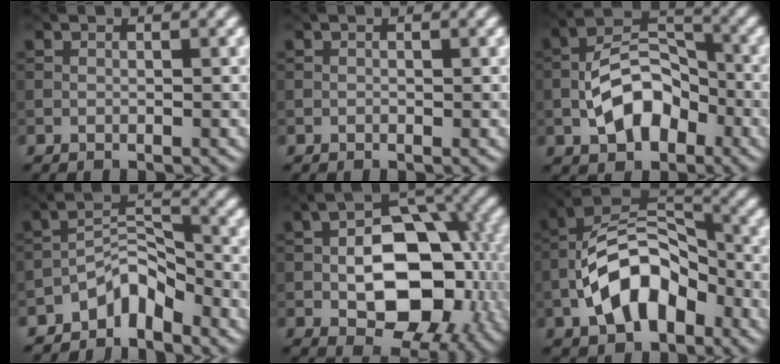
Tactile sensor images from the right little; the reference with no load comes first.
{"total": 0.0}
{"total": 6.9, "force": [-2.4, 4.1, 5.0], "torque": [-0.082, 0.012, -0.048]}
{"total": 3.7, "force": [-2.8, 1.5, 1.9], "torque": [-0.024, 0.020, -0.056]}
{"total": 12.3, "force": [-1.2, 7.6, 9.6], "torque": [-0.137, -0.001, -0.013]}
{"total": 9.0, "force": [-3.1, 5.2, 6.7], "torque": [-0.120, 0.017, -0.065]}